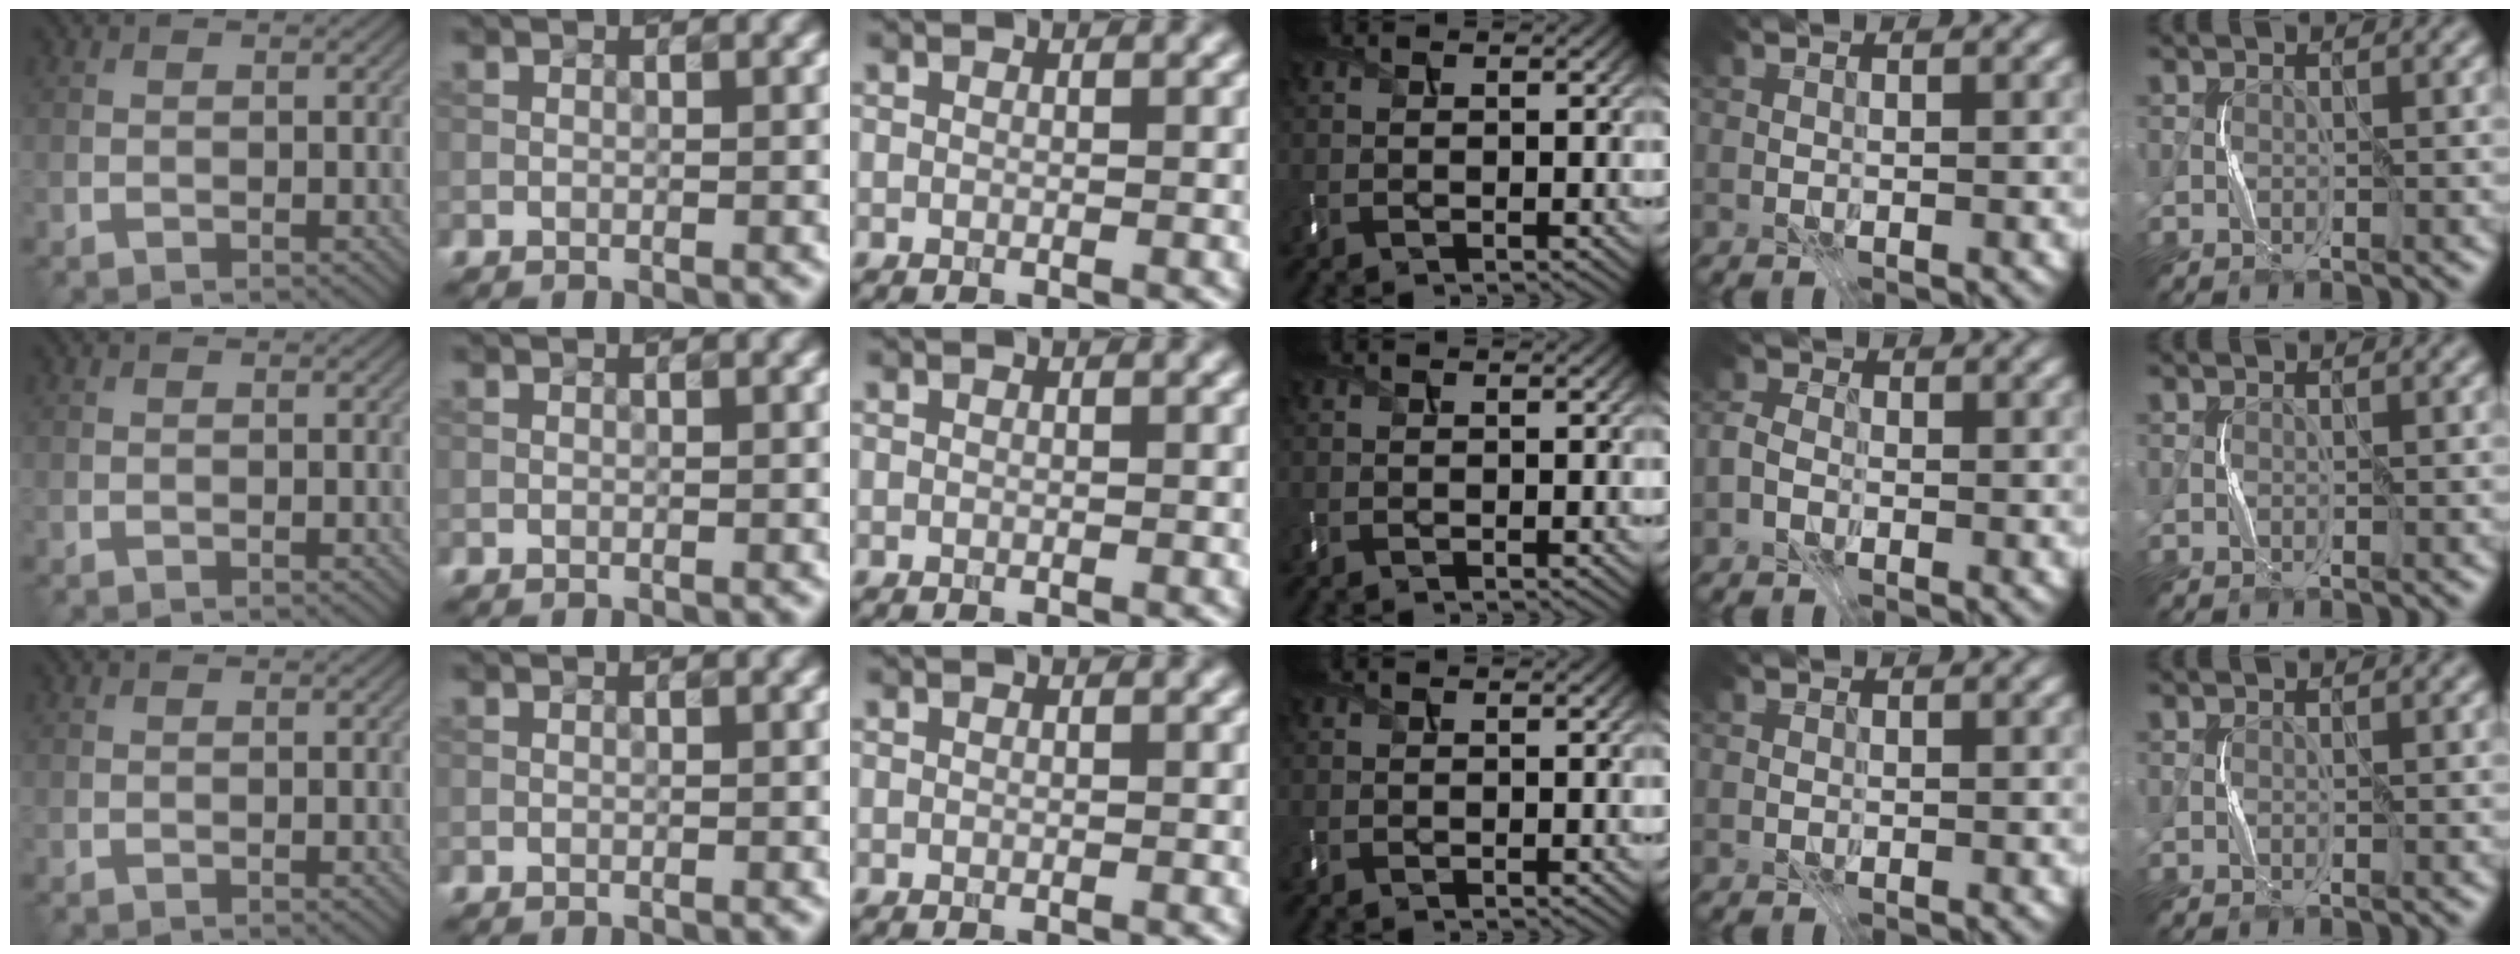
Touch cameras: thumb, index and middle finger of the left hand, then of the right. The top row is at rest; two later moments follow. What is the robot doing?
{"motion": "press", "object": "keyboard"}